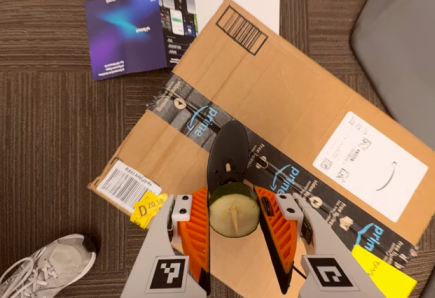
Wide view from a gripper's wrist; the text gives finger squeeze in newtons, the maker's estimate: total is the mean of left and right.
{"total": 10.1, "left": 10.4, "right": 9.9}